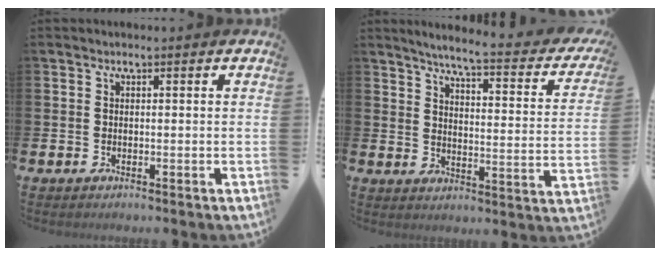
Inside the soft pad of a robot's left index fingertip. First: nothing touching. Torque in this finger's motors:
{"motor_torque": [0.22, -0.50, 0.10, 0.05]}